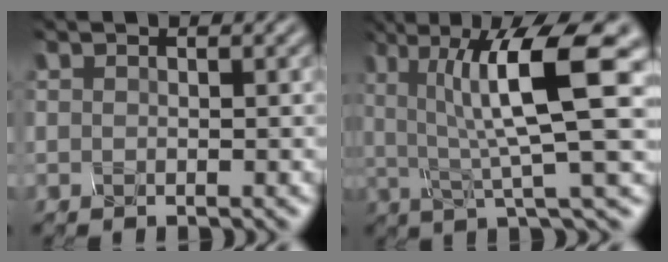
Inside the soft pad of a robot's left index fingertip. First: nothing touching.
{"total": 9.5, "force": [1.5, 1.9, 9.1], "torque": [-0.162, 0.001, 0.041]}